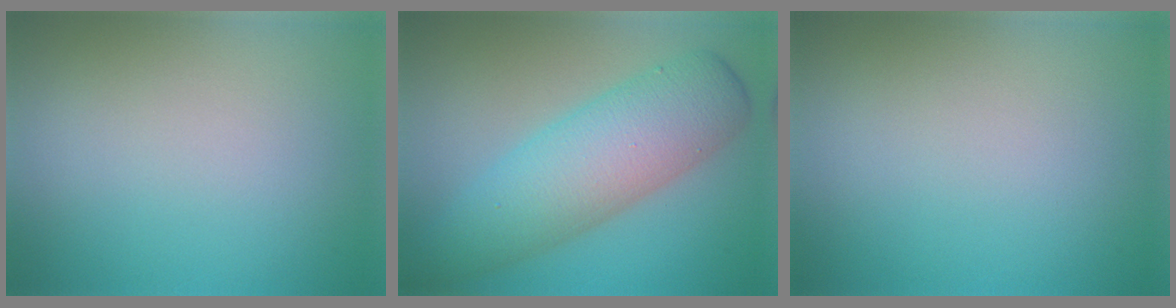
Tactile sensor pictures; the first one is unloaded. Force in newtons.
{"total": 8.0, "press": 8.0, "slide": 0.1}
{"total": 0.0}